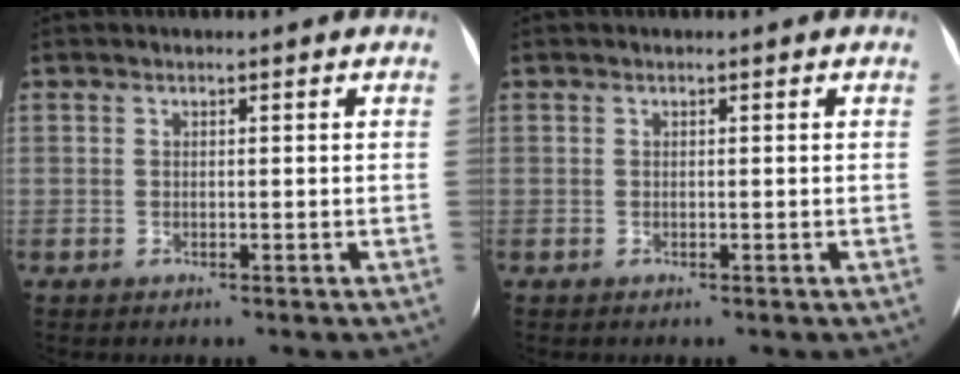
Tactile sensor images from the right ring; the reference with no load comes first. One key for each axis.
{"total": 0.0}